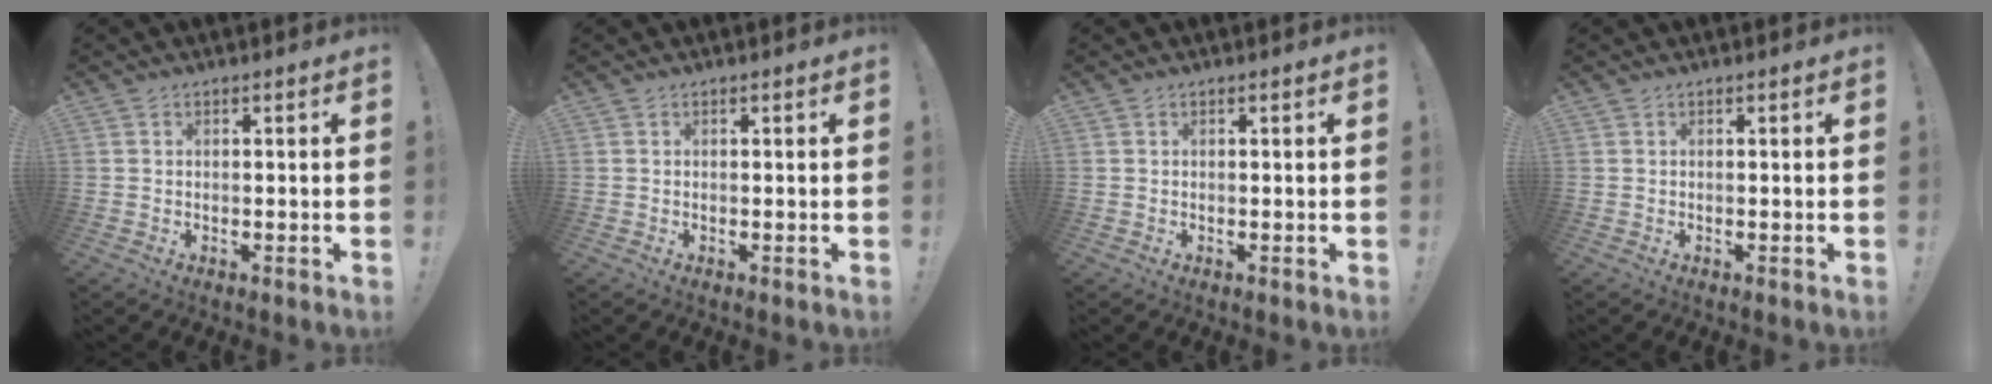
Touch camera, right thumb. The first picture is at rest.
{"total": 0.0}
{"total": 0.0}
{"total": 0.0}